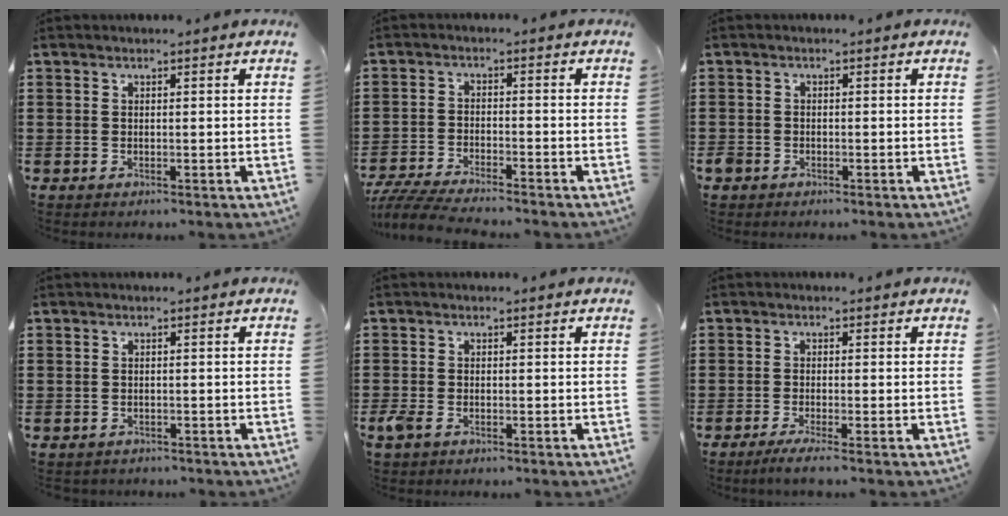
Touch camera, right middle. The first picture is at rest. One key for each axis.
{"total": 4.7, "fx": -4.5, "fy": 0.2, "fz": 1.4, "tx": -0.044, "ty": -0.013, "tz": -0.094}
{"total": 1.1, "fx": -0.8, "fy": 0.8, "fz": 0.2, "tx": -0.013, "ty": -0.001, "tz": -0.021}
{"total": 0.7, "fx": -0.7, "fy": 0.3, "fz": -0.1, "tx": 0.000, "ty": 0.003, "tz": -0.016}
{"total": 1.9, "fx": -1.1, "fy": 1.0, "fz": 1.1, "tx": -0.045, "ty": -0.008, "tz": -0.027}
{"total": 1.8, "fx": -1.3, "fy": -0.2, "fz": 1.3, "tx": -0.022, "ty": -0.002, "tz": -0.023}